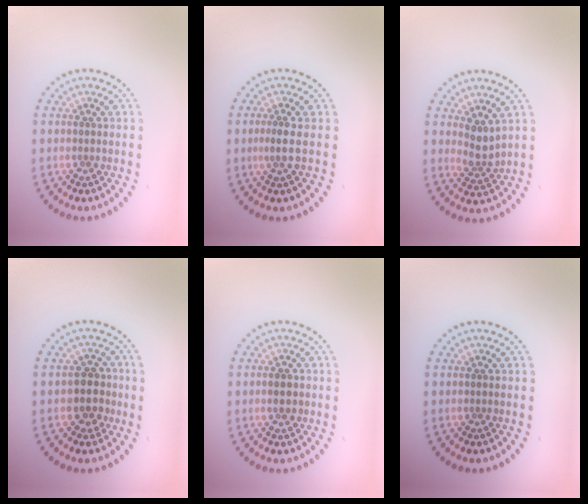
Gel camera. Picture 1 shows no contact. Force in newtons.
{"total": 1.6, "press": 1.2, "slide": 1.1}
{"total": 2.3, "press": 1.7, "slide": 1.6}
{"total": 2.7, "press": 2.4, "slide": 1.1}
{"total": 1.8, "press": 1.8, "slide": 0.2}
{"total": 0.0}